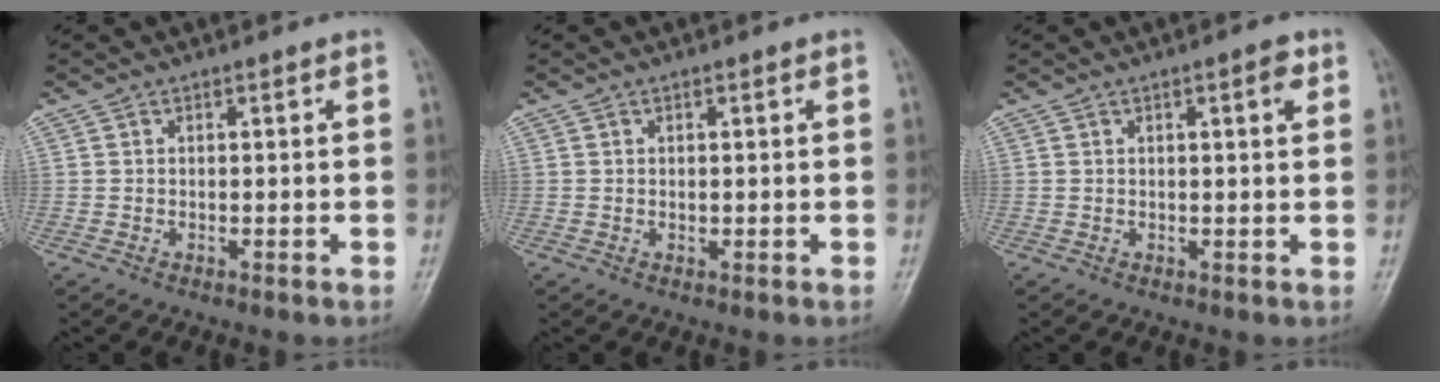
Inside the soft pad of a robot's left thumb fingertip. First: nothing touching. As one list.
[{"total": 0.8, "force": [0.2, 0.5, 0.6], "torque": [-0.008, -0.001, 0.006]}, {"total": 2.6, "force": [1.1, 0.6, 2.3], "torque": [-0.031, -0.002, 0.014]}]